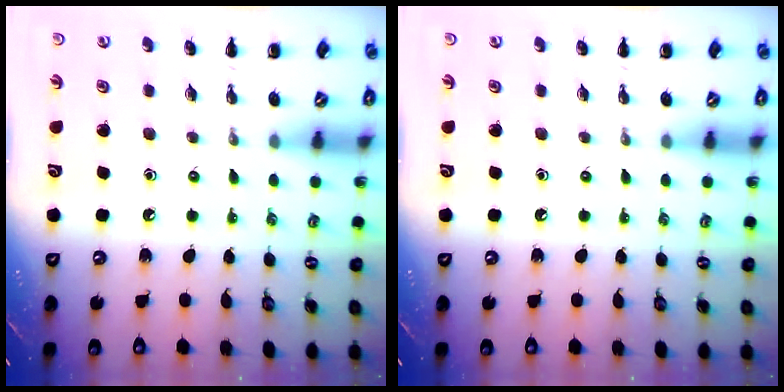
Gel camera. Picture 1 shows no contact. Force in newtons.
{"total": 0.0}